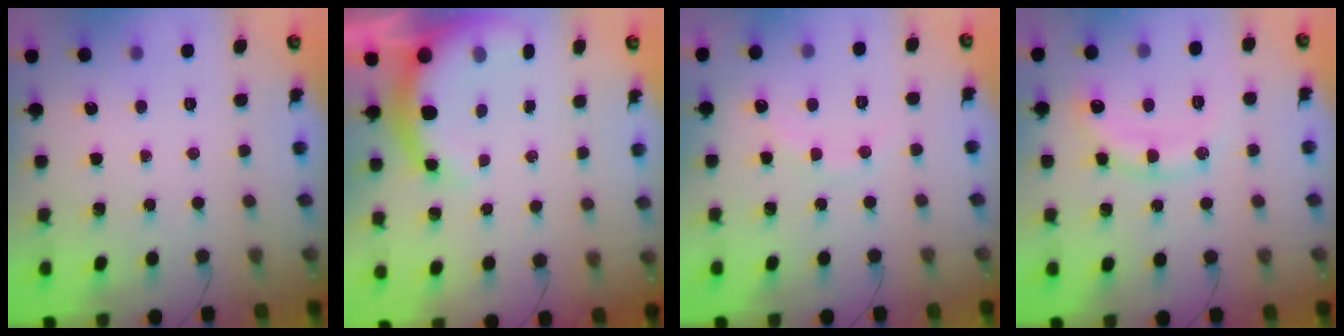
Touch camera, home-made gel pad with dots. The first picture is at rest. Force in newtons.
{"total": 7.9, "press": 7.8, "slide": 1.5}
{"total": 6.7, "press": 6.5, "slide": 1.6}
{"total": 11.5, "press": 11.5, "slide": 0.6}